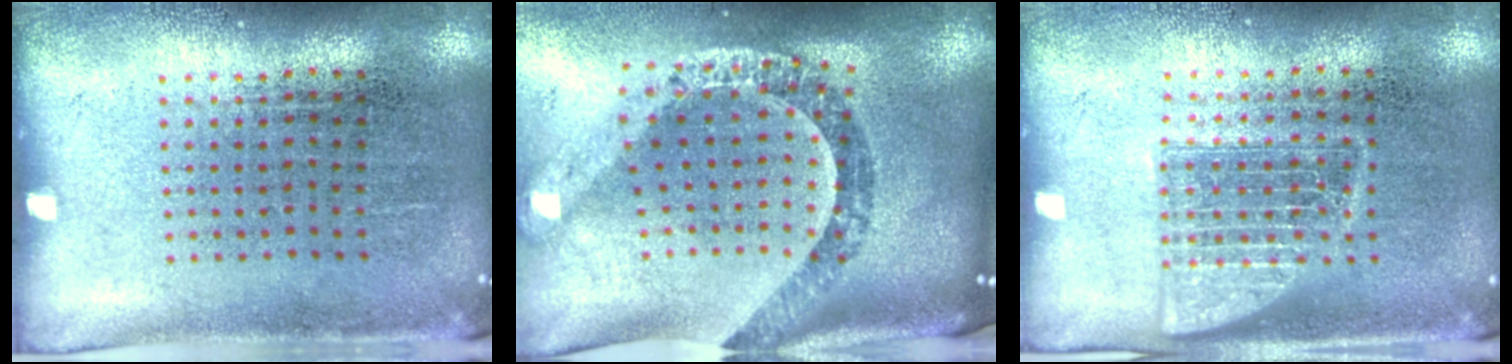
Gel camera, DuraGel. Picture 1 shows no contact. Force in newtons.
{"total": 2.5, "press": 2.1, "slide": 1.3}
{"total": 1.5, "press": 1.5, "slide": 0.3}